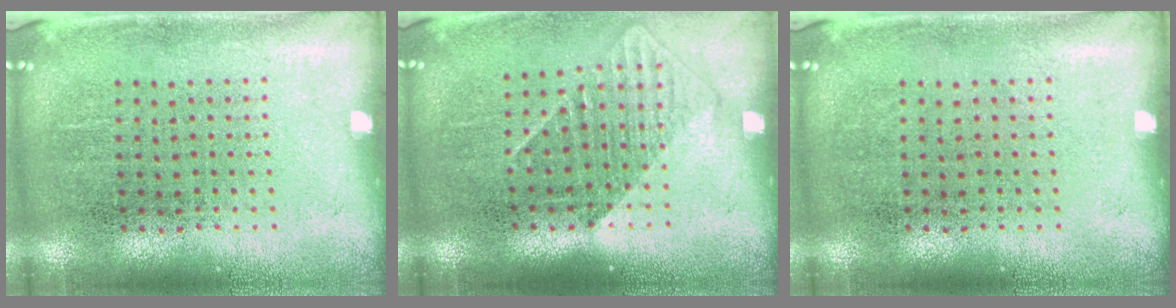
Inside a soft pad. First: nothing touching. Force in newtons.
{"total": 1.3, "press": 0.9, "slide": 0.8}
{"total": 0.0}